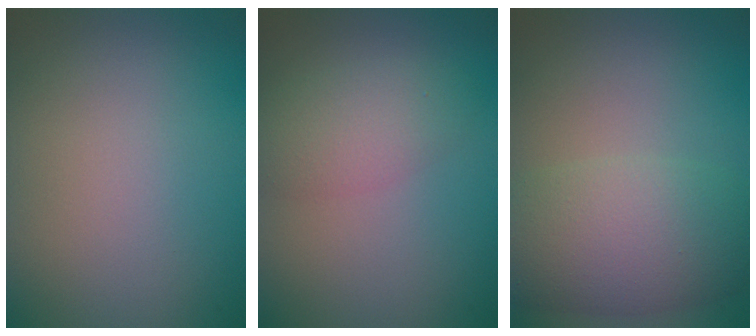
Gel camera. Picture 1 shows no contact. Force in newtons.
{"total": 2.9, "press": 2.9, "slide": 0.1}
{"total": 6.7, "press": 6.6, "slide": 0.3}